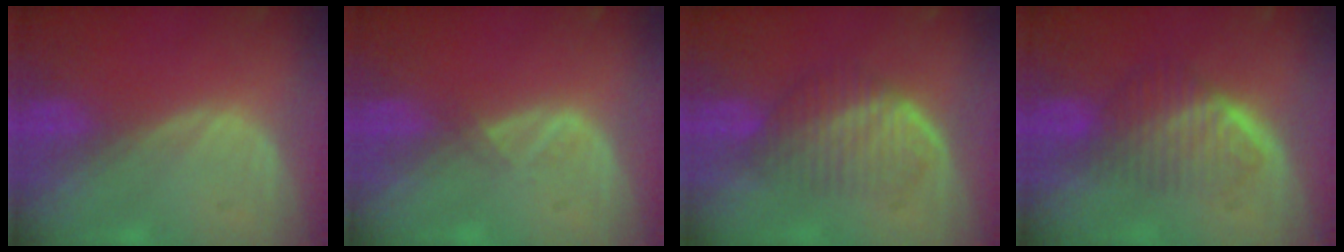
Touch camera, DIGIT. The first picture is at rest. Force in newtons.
{"total": 1.3, "press": 1.2, "slide": 0.7}
{"total": 6.2, "press": 5.8, "slide": 2.4}
{"total": 6.6, "press": 5.9, "slide": 2.9}